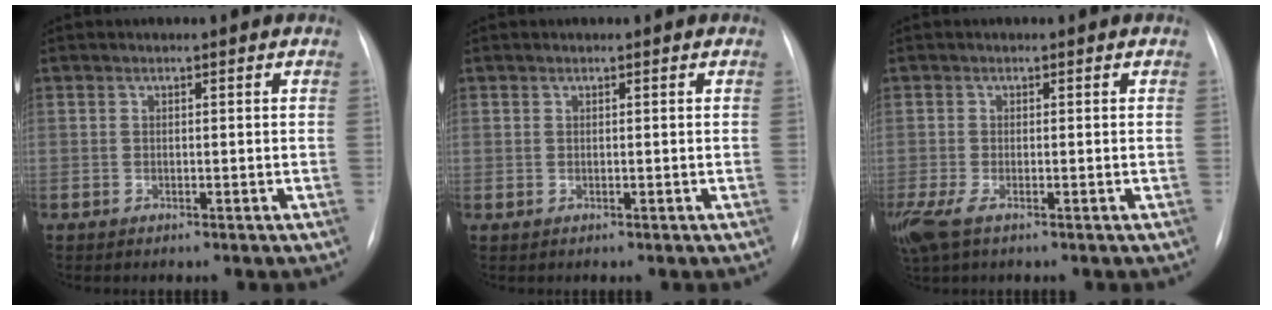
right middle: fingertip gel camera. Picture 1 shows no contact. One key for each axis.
{"total": 0.0}
{"total": 4.6, "fx": -2.6, "fy": 1.5, "fz": 3.4, "tx": -0.083, "ty": -0.015, "tz": -0.051}